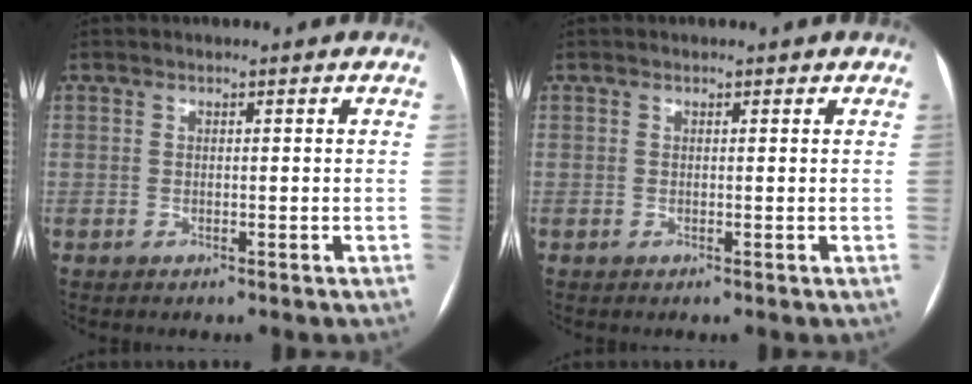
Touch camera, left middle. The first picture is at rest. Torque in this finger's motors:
{"motor_torque": [-0.01, 0.00, -0.01, -0.01]}